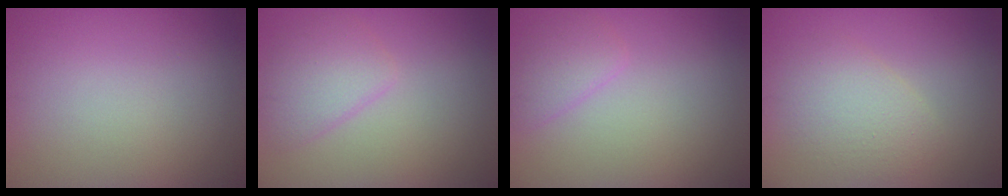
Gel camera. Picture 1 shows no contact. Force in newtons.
{"total": 2.7, "press": 2.7, "slide": 0.2}
{"total": 1.7, "press": 1.7, "slide": 0.1}
{"total": 3.0, "press": 3.0, "slide": 0.2}